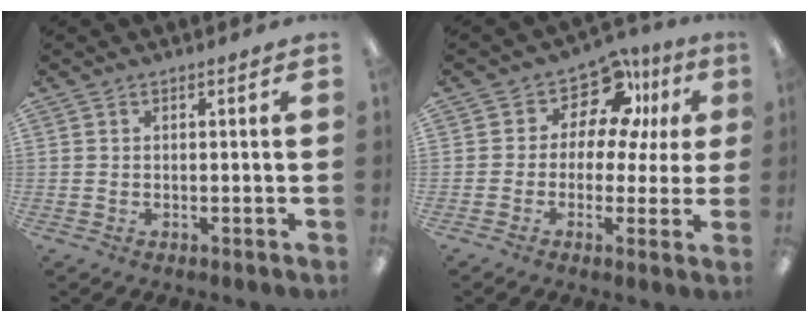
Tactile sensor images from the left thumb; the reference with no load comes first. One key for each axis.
{"total": 10.9, "fx": 6.4, "fy": 6.8, "fz": 5.6, "tx": -0.093, "ty": -0.044, "tz": 0.119}